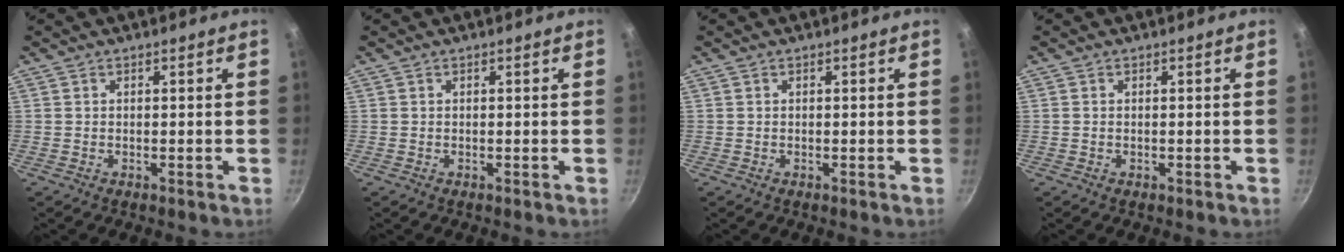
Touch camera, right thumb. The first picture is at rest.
{"total": 0.0}
{"total": 0.0}
{"total": 0.0}